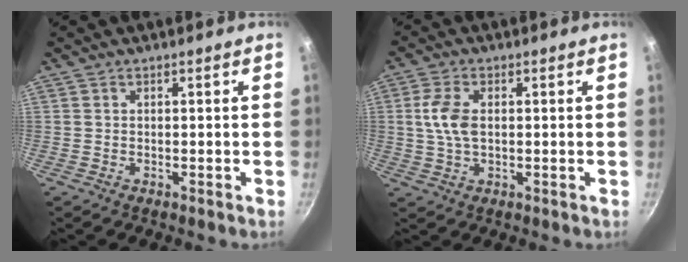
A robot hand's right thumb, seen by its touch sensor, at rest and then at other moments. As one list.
[{"total": 6.5, "force": [0.7, 3.7, 5.3], "torque": [-0.109, 0.007, 0.011]}]